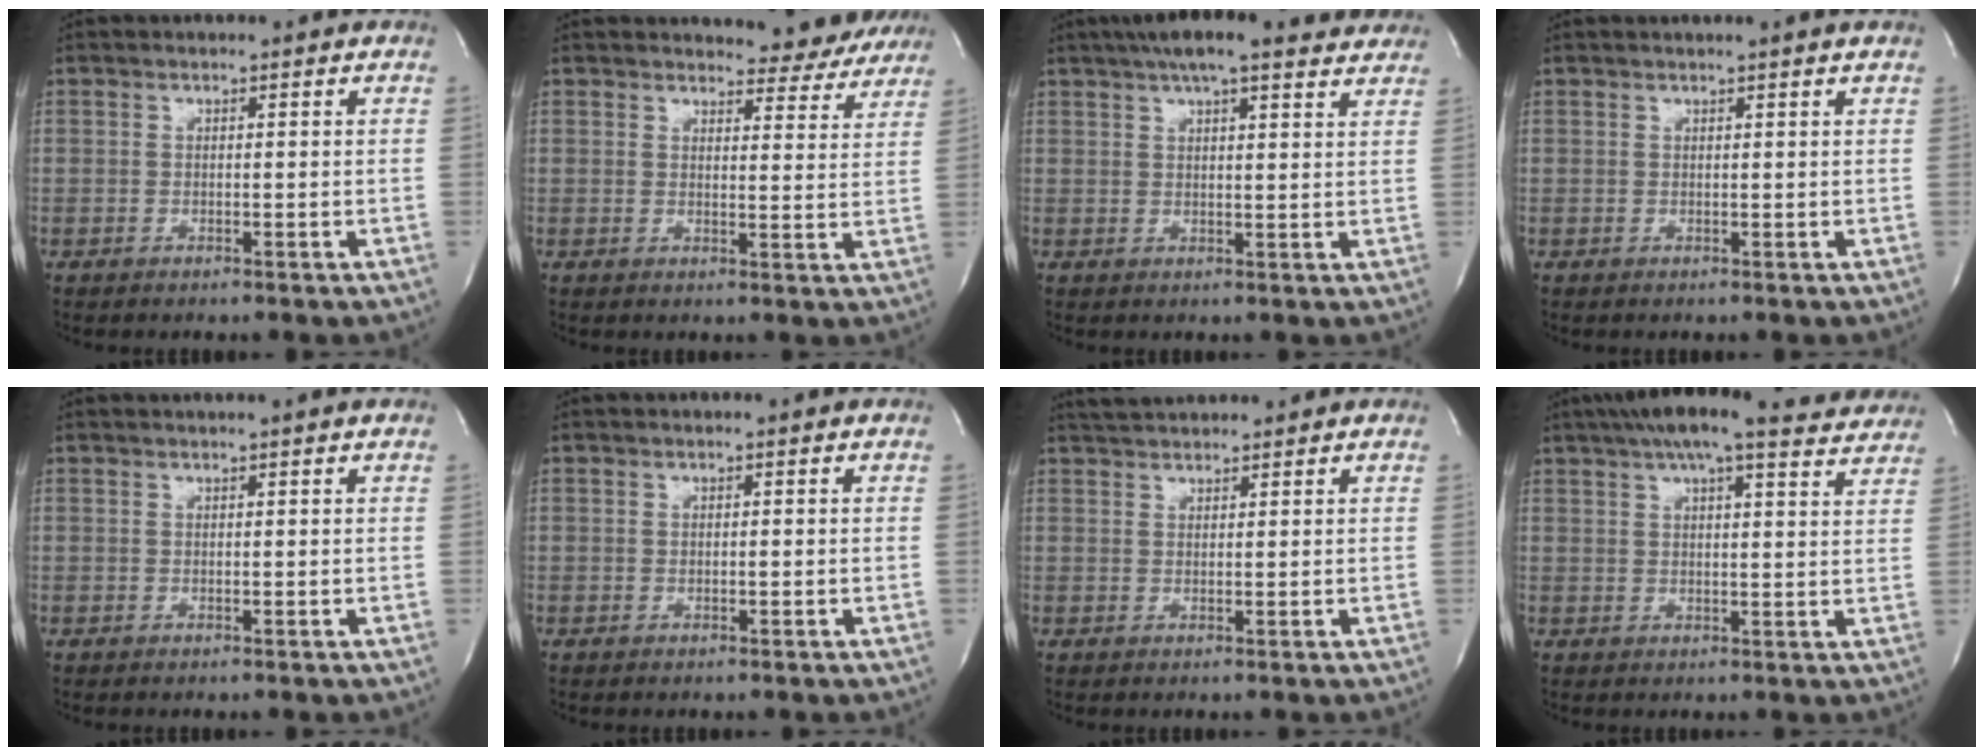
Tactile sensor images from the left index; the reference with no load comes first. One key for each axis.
{"total": 8.5, "fx": 8.3, "fy": 2.0, "fz": 0.3, "tx": 0.019, "ty": -0.021, "tz": 0.077}
{"total": 14.7, "fx": 12.2, "fy": 3.0, "fz": 7.6, "tx": -0.119, "ty": 0.042, "tz": 0.160}
{"total": 1.8, "fx": 1.5, "fy": -0.5, "fz": 0.7, "tx": -0.018, "ty": 0.005, "tz": 0.027}
{"total": 1.6, "fx": 1.4, "fy": -0.5, "fz": 0.7, "tx": -0.016, "ty": 0.005, "tz": 0.028}
{"total": 0.0}
{"total": 4.5, "fx": 4.3, "fy": 0.6, "fz": 1.4, "tx": -0.027, "ty": 0.032, "tz": 0.076}
{"total": 18.2, "fx": 15.9, "fy": 2.9, "fz": 8.4, "tx": -0.131, "ty": 0.038, "tz": 0.201}